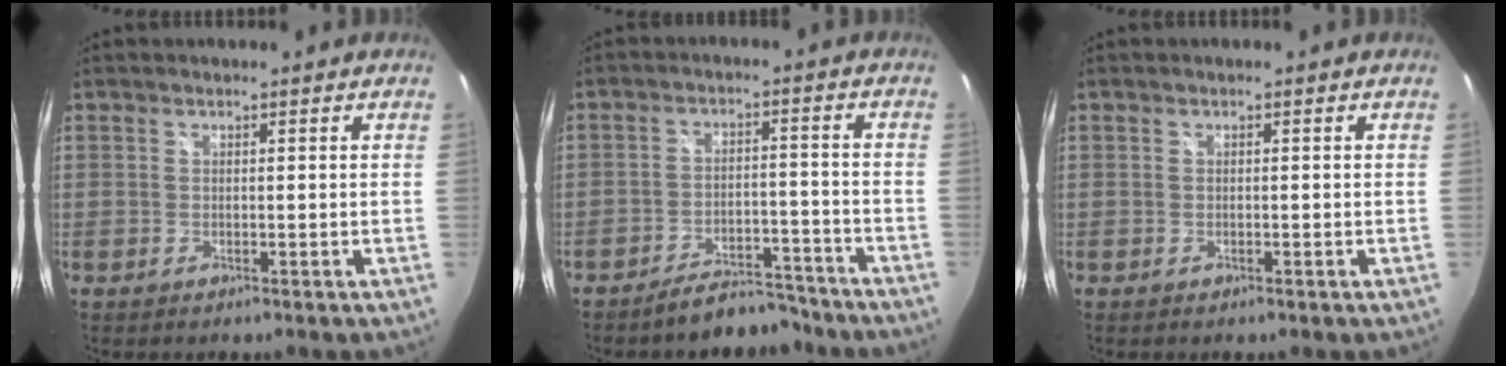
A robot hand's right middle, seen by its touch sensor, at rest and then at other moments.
{"total": 8.4, "force": [-7.7, 2.6, 2.2], "torque": [-0.049, 0.016, -0.100]}
{"total": 0.5, "force": [-0.3, 0.3, 0.3], "torque": [-0.002, -0.003, -0.007]}